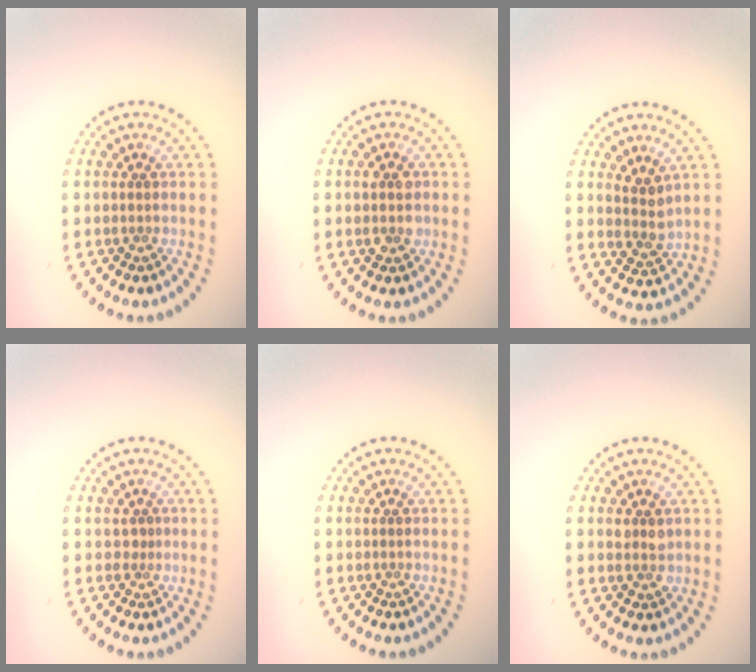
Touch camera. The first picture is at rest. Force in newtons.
{"total": 2.3, "press": 2.3, "slide": 0.2}
{"total": 2.1, "press": 1.8, "slide": 1.2}
{"total": 0.5, "press": 0.2, "slide": 0.5}
{"total": 0.0}
{"total": 1.5, "press": 1.5, "slide": 0.3}